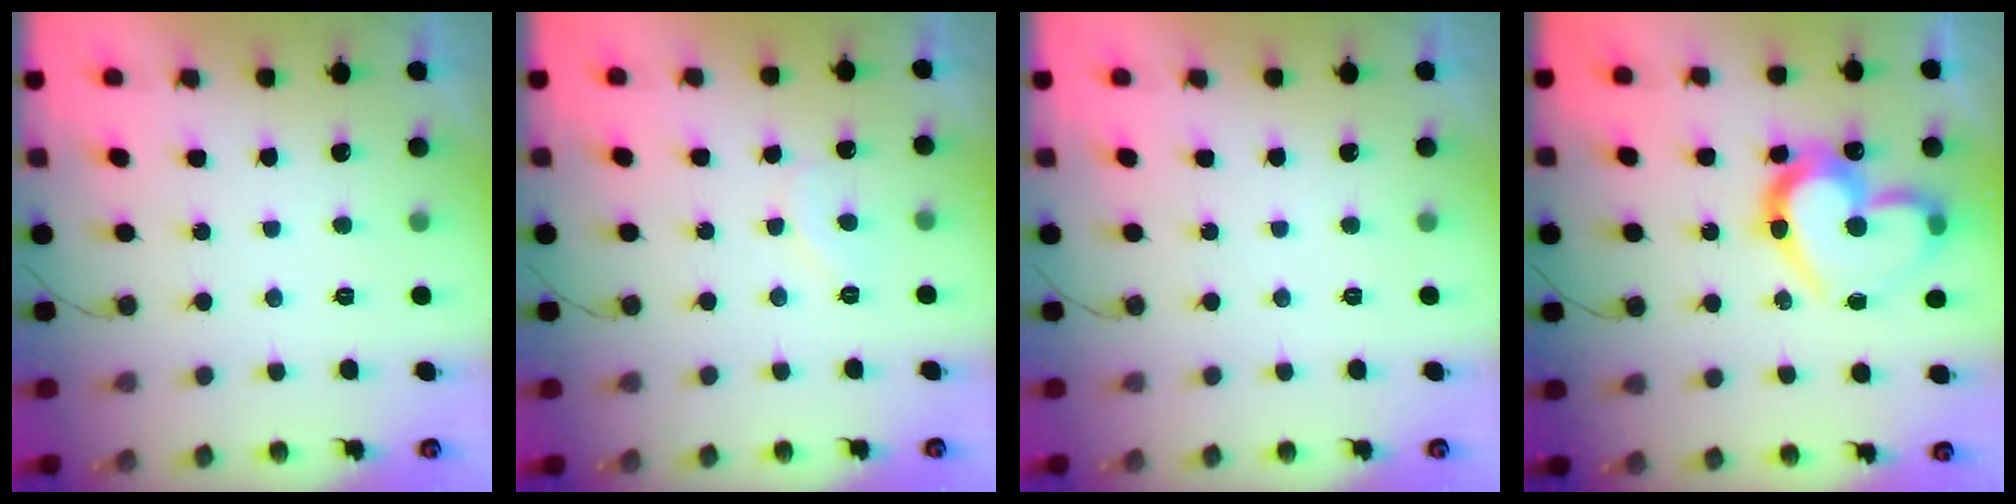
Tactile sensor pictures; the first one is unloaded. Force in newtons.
{"total": 5.9, "press": 5.9, "slide": 0.3}
{"total": 0.0}
{"total": 19.4, "press": 19.3, "slide": 1.9}